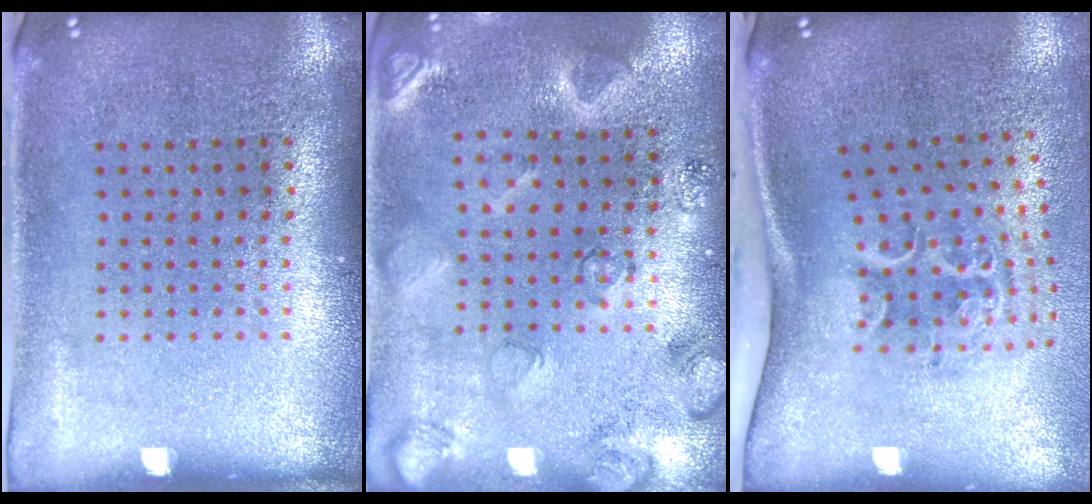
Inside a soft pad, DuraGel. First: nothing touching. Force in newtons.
{"total": 2.3, "press": 2.2, "slide": 0.4}
{"total": 2.2, "press": 1.4, "slide": 1.7}